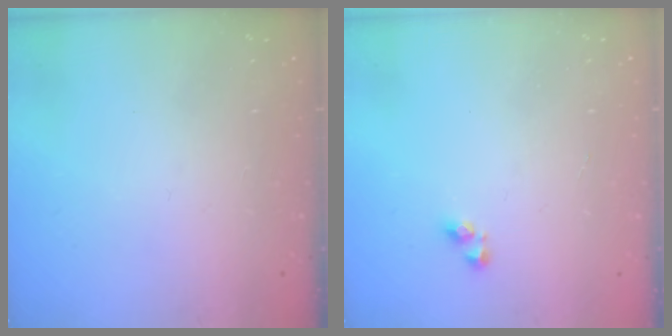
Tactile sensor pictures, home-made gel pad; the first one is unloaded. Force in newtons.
{"total": 3.2, "press": 3.2, "slide": 0.3}